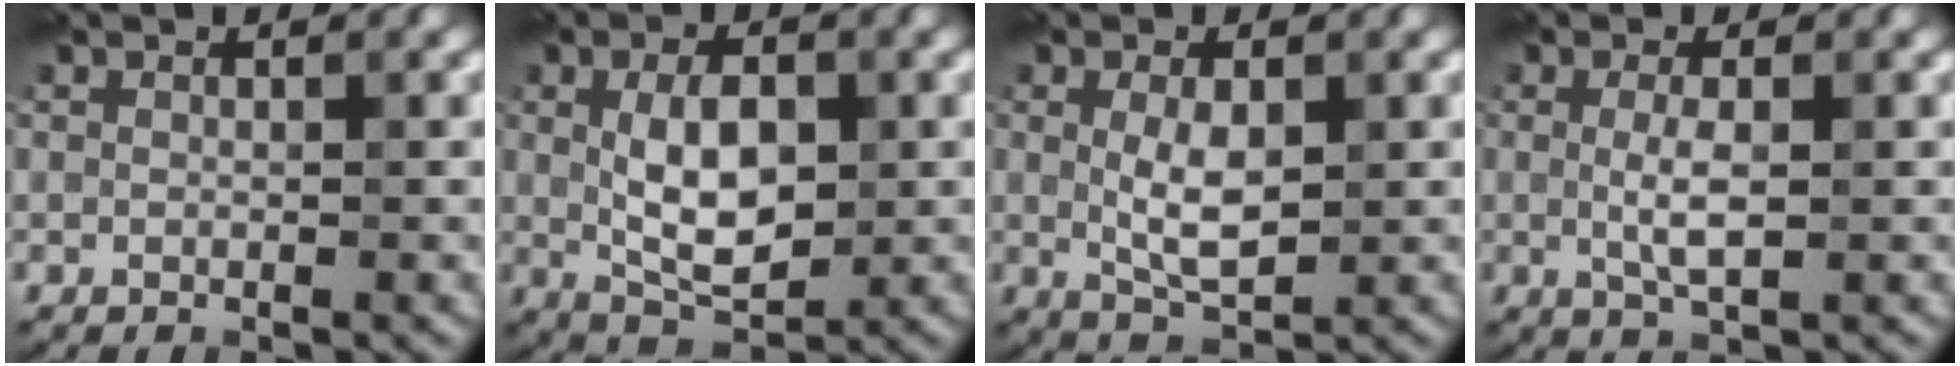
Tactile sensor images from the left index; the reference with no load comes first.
{"total": 5.7, "force": [0.1, 3.1, 4.8], "torque": [-0.093, -0.004, 0.007]}
{"total": 3.5, "force": [0.1, 1.6, 3.1], "torque": [-0.065, -0.006, 0.007]}
{"total": 2.5, "force": [-0.2, 0.6, 2.4], "torque": [-0.052, -0.004, -0.003]}